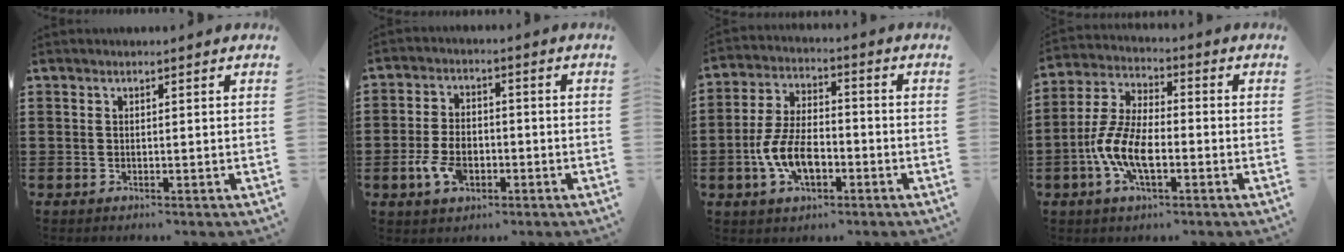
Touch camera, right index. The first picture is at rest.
{"total": 5.8, "force": [-2.2, 3.5, 4.1], "torque": [-0.092, 0.001, -0.040]}
{"total": 8.9, "force": [-2.9, 4.5, 7.1], "torque": [-0.167, -0.003, -0.061]}
{"total": 8.8, "force": [-3.0, 3.8, 7.3], "torque": [-0.178, -0.008, -0.063]}